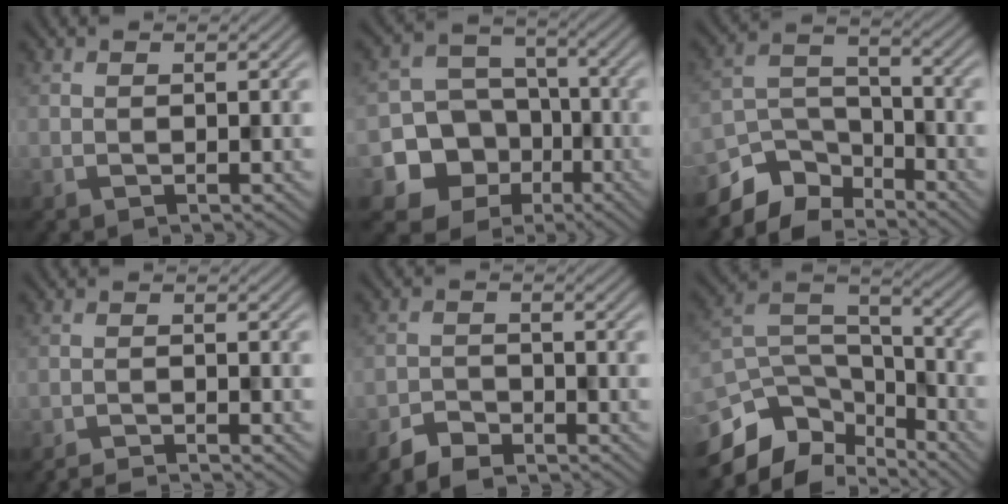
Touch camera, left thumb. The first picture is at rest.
{"total": 13.1, "force": [-5.0, 11.4, 4.0], "torque": [-0.102, -0.035, -0.108]}
{"total": 8.4, "force": [-6.9, 3.9, 2.7], "torque": [-0.059, -0.002, -0.145]}
{"total": 2.4, "force": [-2.2, 0.0, 0.9], "torque": [-0.015, 0.003, -0.045]}
{"total": 3.5, "force": [-3.0, 1.3, 1.2], "torque": [-0.022, -0.002, -0.064]}
{"total": 11.5, "force": [-8.1, 5.3, 6.1], "torque": [-0.145, -0.015, -0.146]}